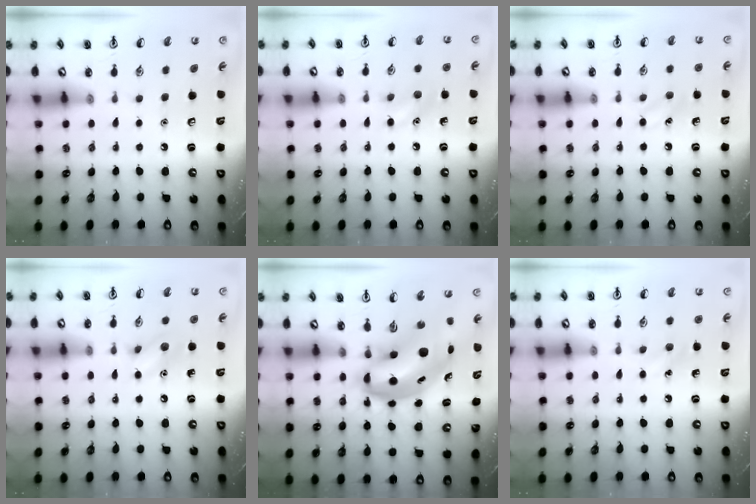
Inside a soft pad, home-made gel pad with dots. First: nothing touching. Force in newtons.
{"total": 6.3, "press": 6.1, "slide": 1.6}
{"total": 4.9, "press": 4.7, "slide": 1.4}
{"total": 6.8, "press": 6.7, "slide": 0.8}
{"total": 7.8, "press": 7.6, "slide": 1.9}
{"total": 5.8, "press": 5.5, "slide": 1.9}